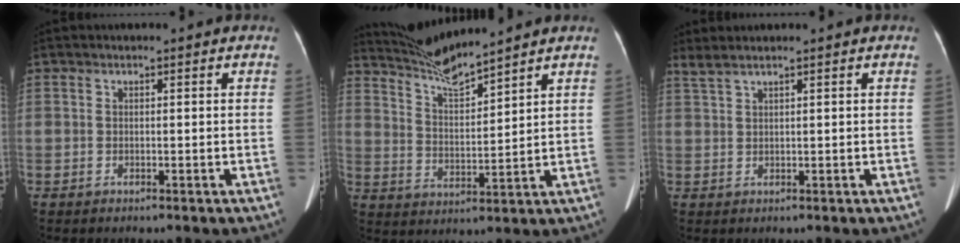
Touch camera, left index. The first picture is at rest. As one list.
[{"total": 7.7, "force": [7.3, -1.3, 2.0], "torque": [-0.052, -0.006, 0.150]}, {"total": 2.0, "force": [1.6, -0.2, 1.1], "torque": [-0.033, 0.019, 0.041]}]